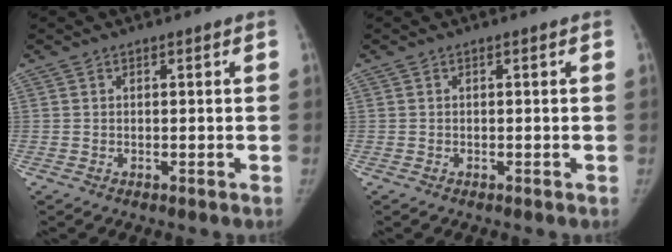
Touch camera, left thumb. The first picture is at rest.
{"total": 0.0}